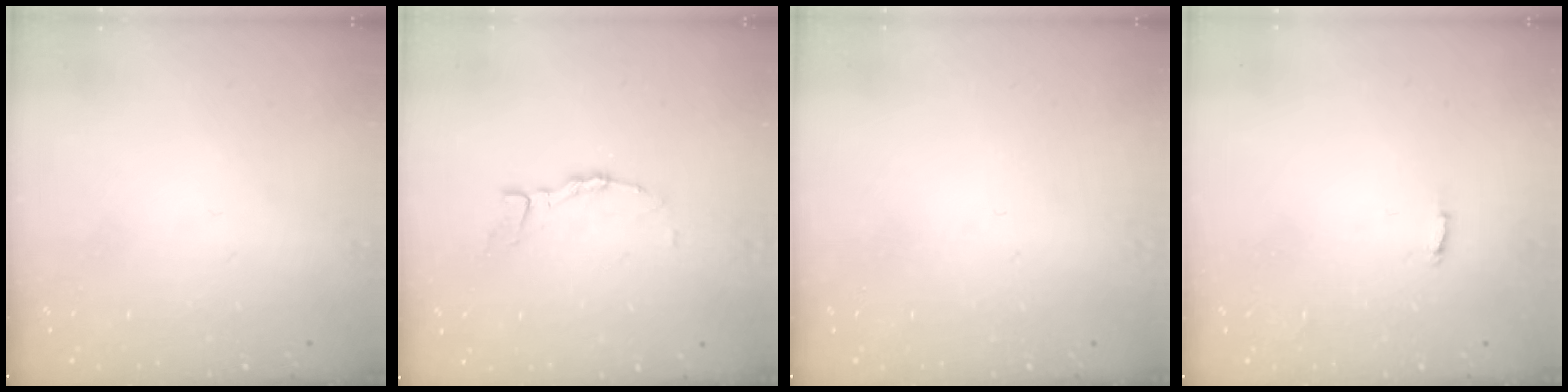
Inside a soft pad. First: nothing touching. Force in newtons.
{"total": 6.4, "press": 6.4, "slide": 0.4}
{"total": 0.0}
{"total": 4.0, "press": 4.0, "slide": 0.3}